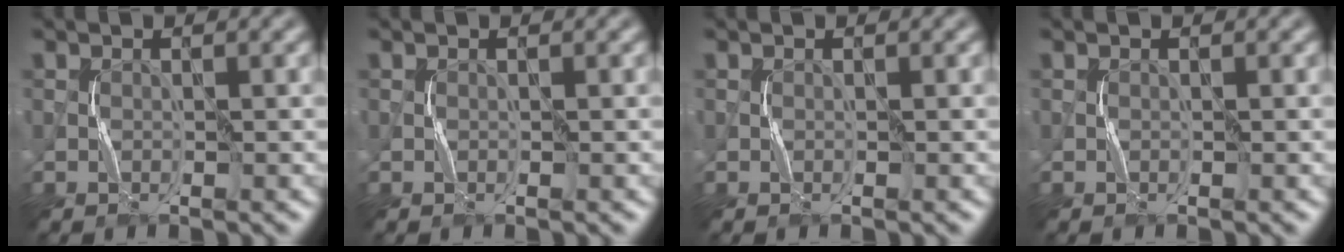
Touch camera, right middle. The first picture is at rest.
{"total": 0.0}
{"total": 0.0}
{"total": 0.0}